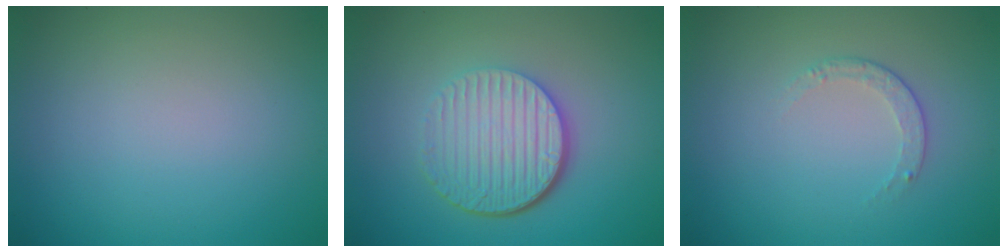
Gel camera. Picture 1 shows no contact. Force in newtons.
{"total": 6.0, "press": 4.2, "slide": 4.3}
{"total": 1.2, "press": 0.9, "slide": 0.9}